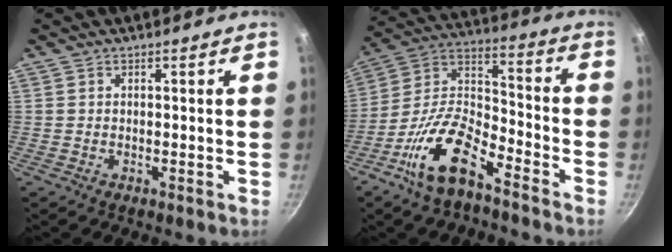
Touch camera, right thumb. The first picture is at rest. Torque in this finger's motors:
{"motor_torque": [0.54, 0.51, 1.49, -1.28, 0.17]}